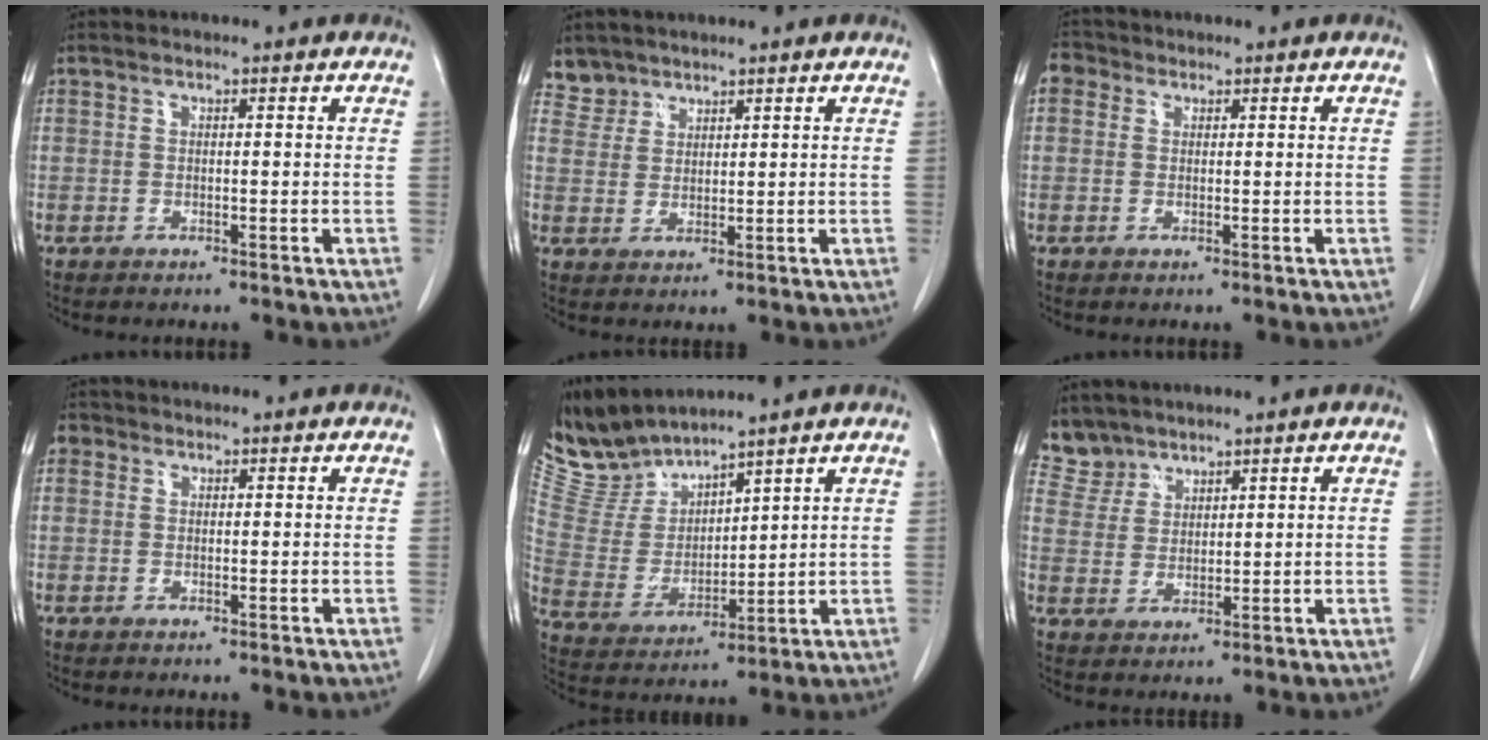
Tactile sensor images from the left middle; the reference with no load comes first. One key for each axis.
{"total": 3.3, "fx": 2.8, "fy": 1.6, "fz": -0.7, "tx": 0.021, "ty": 0.006, "tz": 0.055}
{"total": 2.4, "fx": 1.0, "fy": 2.1, "fz": 0.7, "tx": -0.010, "ty": 0.013, "tz": 0.013}
{"total": 1.3, "fx": 0.5, "fy": 1.2, "fz": 0.2, "tx": 0.005, "ty": 0.006, "tz": 0.004}
{"total": 8.3, "fx": 8.3, "fy": 0.5, "fz": 0.5, "tx": -0.037, "ty": 0.005, "tz": 0.192}
{"total": 4.3, "fx": 4.0, "fy": 1.6, "fz": -0.6, "tx": 0.013, "ty": 0.005, "tz": 0.089}